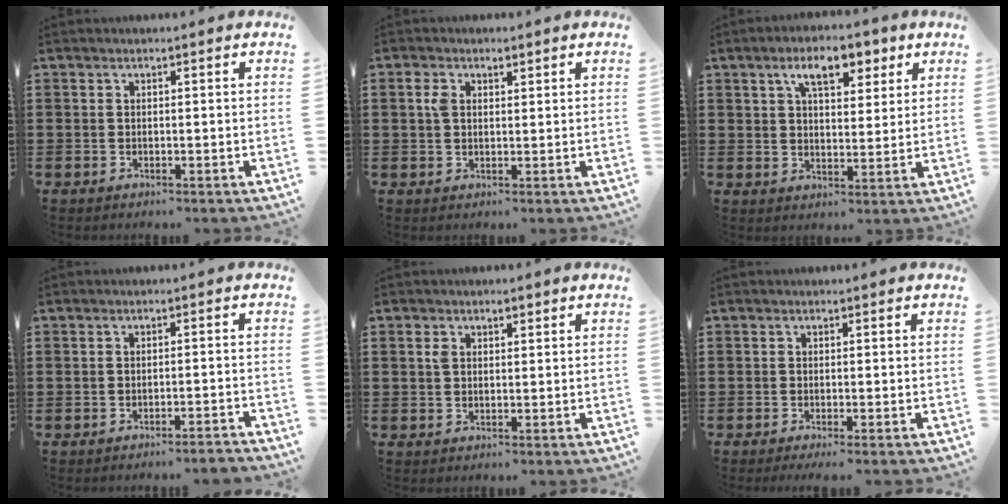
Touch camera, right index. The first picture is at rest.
{"total": 2.4, "force": [0.8, 1.4, 1.7], "torque": [-0.038, 0.007, 0.015]}
{"total": 7.3, "force": [4.5, 3.0, 5.0], "torque": [-0.080, 0.002, 0.073]}
{"total": 1.9, "force": [-1.7, -0.2, 0.8], "torque": [-0.014, -0.001, -0.034]}
{"total": 1.8, "force": [0.8, 1.1, 1.2], "torque": [-0.027, 0.005, 0.015]}
{"total": 0.7, "force": [-0.5, -0.1, 0.5], "torque": [-0.009, -0.005, -0.008]}